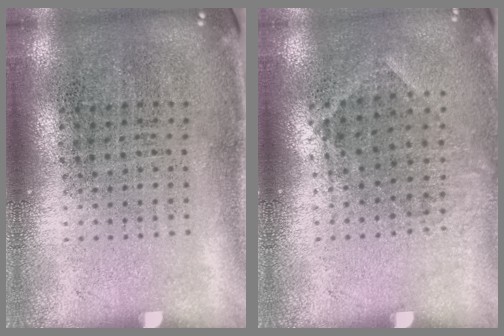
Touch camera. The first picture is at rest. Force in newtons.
{"total": 0.9, "press": 0.6, "slide": 0.6}